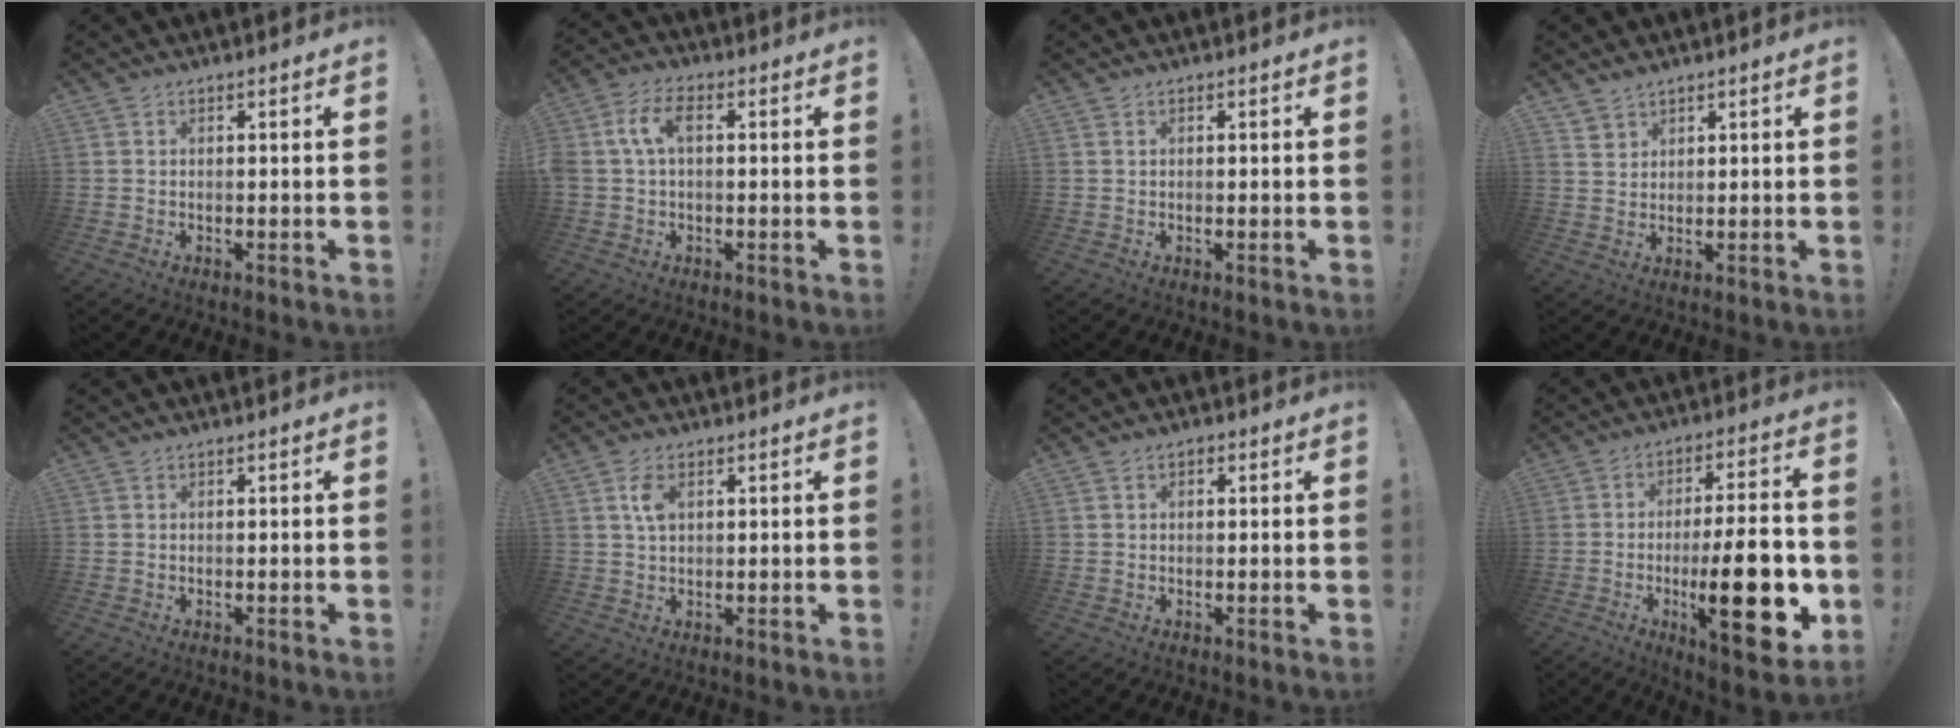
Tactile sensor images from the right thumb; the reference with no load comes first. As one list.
[{"total": 7.2, "force": [0.9, 4.1, 5.9], "torque": [-0.133, 0.012, 0.015]}, {"total": 0.5, "force": [0.3, 0.0, 0.4], "torque": [-0.007, 0.000, 0.004]}, {"total": 2.9, "force": [2.6, 1.2, 0.1], "torque": [0.000, -0.020, 0.049]}, {"total": 0.0}, {"total": 4.8, "force": [1.6, 2.5, 3.8], "torque": [-0.057, -0.004, 0.025]}, {"total": 1.0, "force": [0.2, 0.9, 0.5], "torque": [-0.006, 0.001, 0.004]}, {"total": 23.3, "force": [-5.1, 6.7, 21.7], "torque": [-0.334, 0.003, -0.072]}]